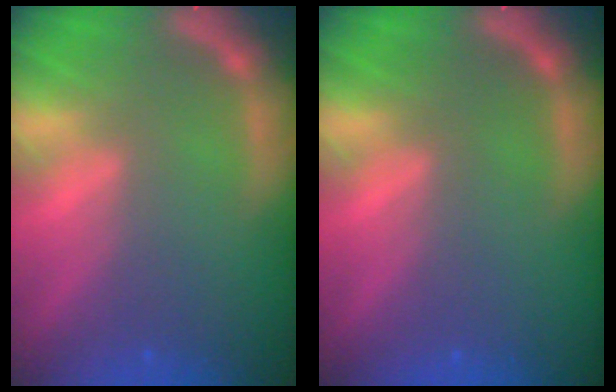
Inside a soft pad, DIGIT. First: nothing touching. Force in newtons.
{"total": 0.0}